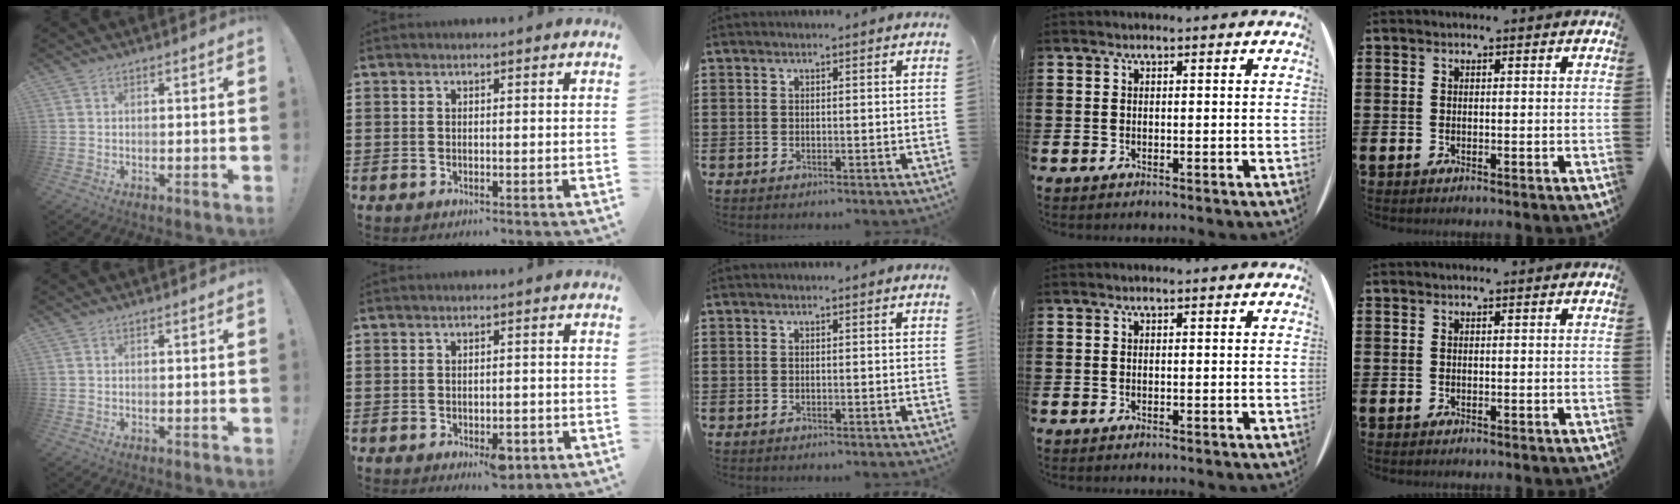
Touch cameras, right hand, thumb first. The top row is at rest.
{"index": {"total": 2.8, "force": [-1.5, 1.2, 2.1], "torque": [-0.034, 0.003, -0.027]}}